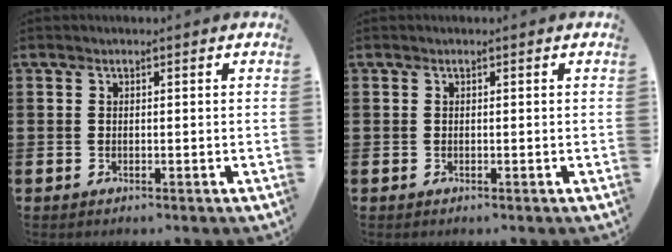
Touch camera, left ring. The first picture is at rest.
{"total": 0.0}